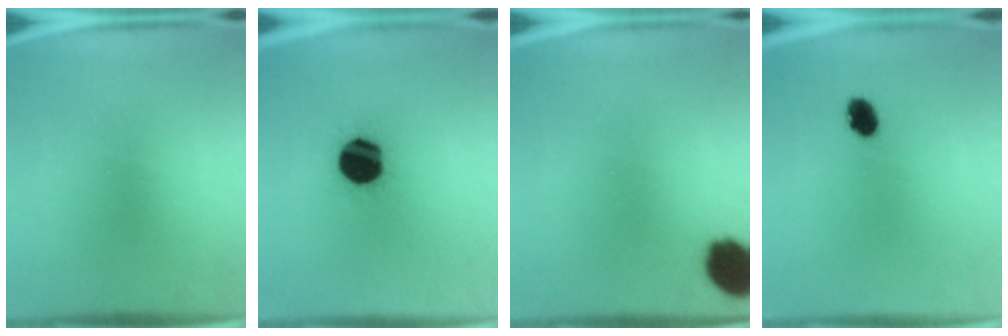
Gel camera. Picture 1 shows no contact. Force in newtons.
{"total": 18.3}
{"total": 10.7}
{"total": 4.0}